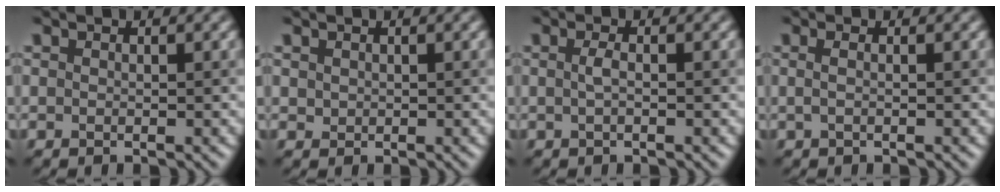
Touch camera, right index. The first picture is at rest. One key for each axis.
{"total": 0.5, "fx": 0.2, "fy": 0.5, "fz": -0.1, "tx": 0.005, "ty": 0.003, "tz": 0.009}
{"total": 0.9, "fx": 0.0, "fy": 0.2, "fz": 0.9, "tx": -0.018, "ty": 0.006, "tz": 0.004}
{"total": 1.2, "fx": 0.1, "fy": 0.5, "fz": 1.1, "tx": -0.020, "ty": -0.001, "tz": -0.004}